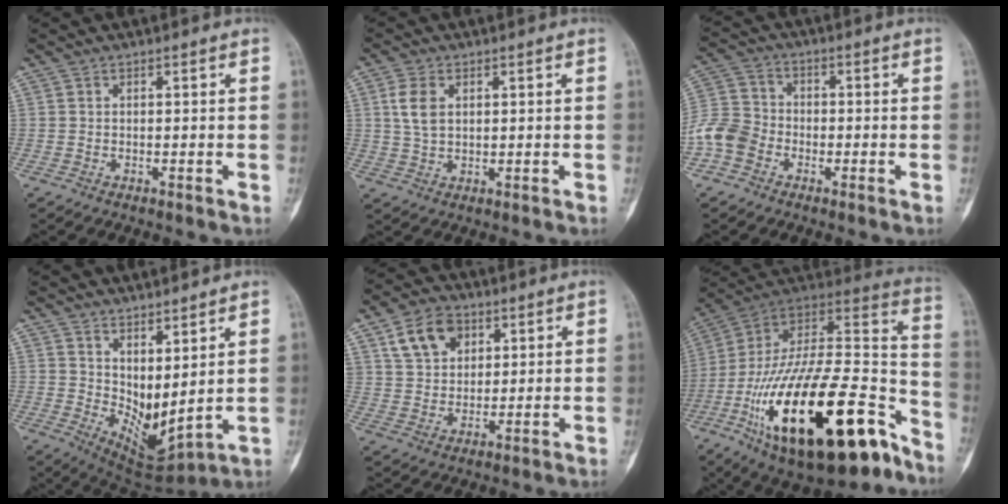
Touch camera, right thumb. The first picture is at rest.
{"total": 5.0, "force": [1.4, 3.3, 3.6], "torque": [-0.067, 0.002, 0.028]}
{"total": 8.0, "force": [-3.4, 6.4, 3.5], "torque": [-0.061, 0.025, -0.078]}
{"total": 10.7, "force": [5.1, 4.3, 8.3], "torque": [-0.130, -0.041, 0.112]}
{"total": 9.6, "force": [4.6, 6.8, 5.0], "torque": [-0.065, -0.011, 0.086]}
{"total": 37.9, "force": [-17.8, 15.2, 29.8], "torque": [-0.481, 0.056, -0.285]}